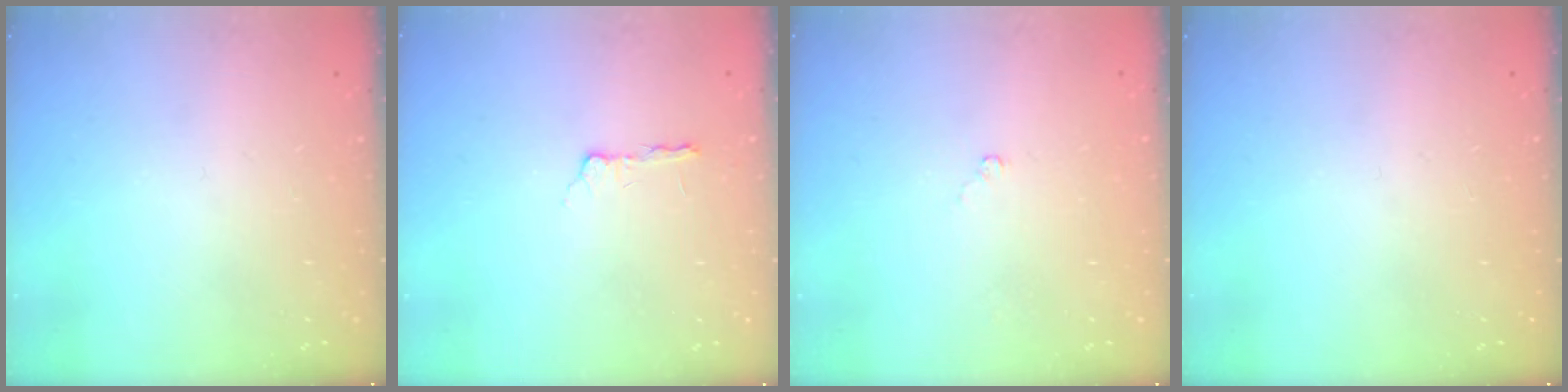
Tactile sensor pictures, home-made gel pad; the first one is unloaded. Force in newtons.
{"total": 2.2, "press": 2.1, "slide": 0.4}
{"total": 2.4, "press": 2.3, "slide": 0.3}
{"total": 0.0}